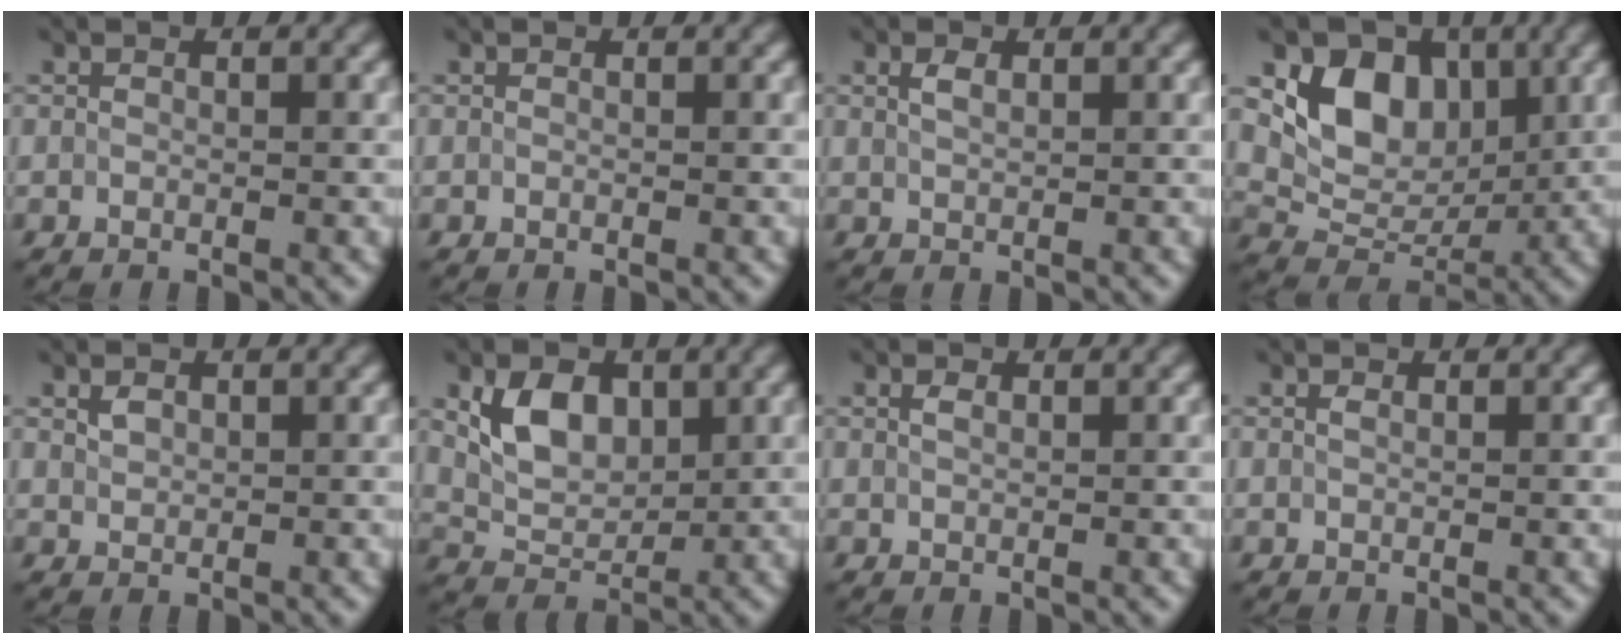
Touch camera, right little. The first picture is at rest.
{"total": 0.0}
{"total": 1.2, "force": [0.7, 0.6, 0.9], "torque": [-0.020, 0.001, 0.015]}
{"total": 6.8, "force": [2.1, 5.1, 4.0], "torque": [-0.057, -0.008, 0.034]}
{"total": 1.1, "force": [0.6, 0.7, 0.5], "torque": [-0.012, -0.001, 0.015]}
{"total": 4.8, "force": [1.7, 3.2, 3.1], "torque": [-0.062, -0.003, 0.031]}
{"total": 0.8, "force": [0.4, 0.4, 0.6], "torque": [-0.015, 0.001, 0.010]}
{"total": 0.5, "force": [0.3, 0.2, 0.4], "torque": [-0.009, 0.002, 0.005]}